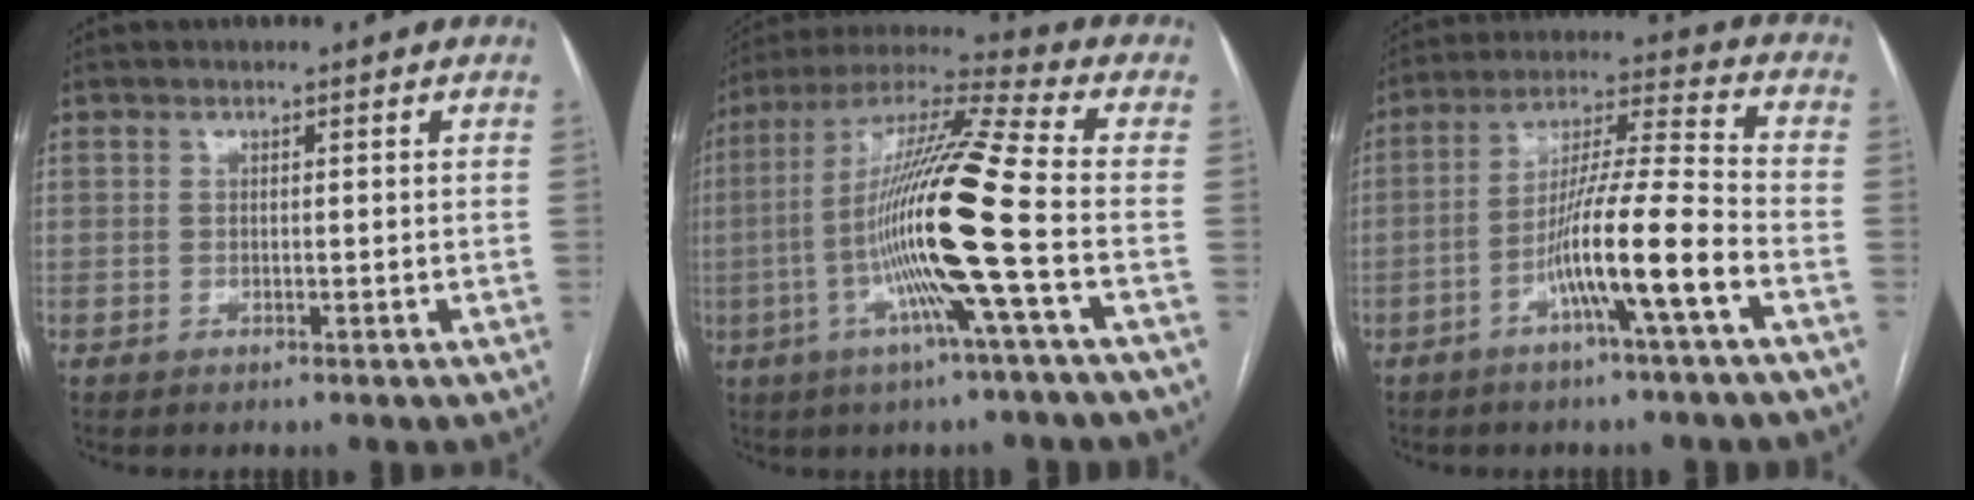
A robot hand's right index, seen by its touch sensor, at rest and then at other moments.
{"total": 17.7, "force": [-4.0, -1.4, 17.2], "torque": [-0.326, -0.004, -0.089]}
{"total": 12.0, "force": [-5.2, -0.7, 10.8], "torque": [-0.198, 0.008, -0.094]}